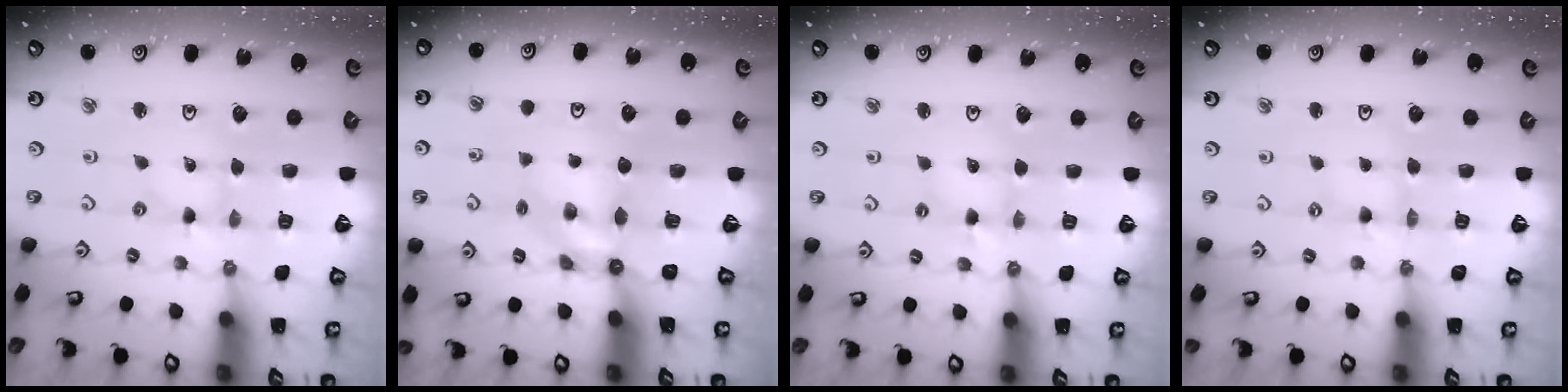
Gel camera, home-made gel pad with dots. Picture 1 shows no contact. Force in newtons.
{"total": 5.3, "press": 5.3, "slide": 0.2}
{"total": 3.3, "press": 3.3, "slide": 0.3}
{"total": 0.0}